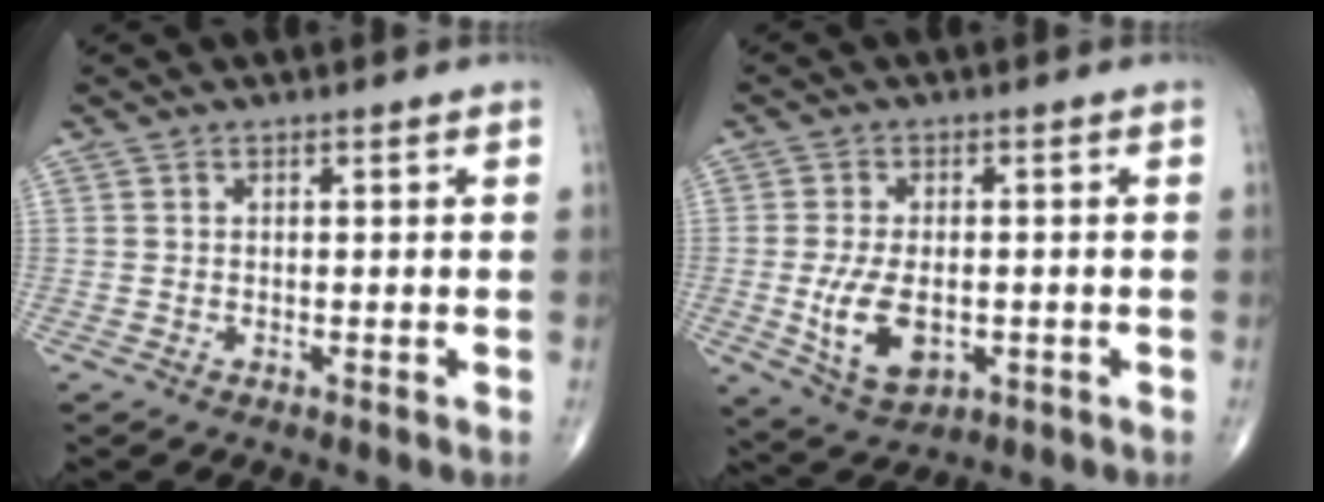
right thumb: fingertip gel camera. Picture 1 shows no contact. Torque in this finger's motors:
{"motor_torque": [0.03, 0.21, 0.40, 0.53, 0.28]}